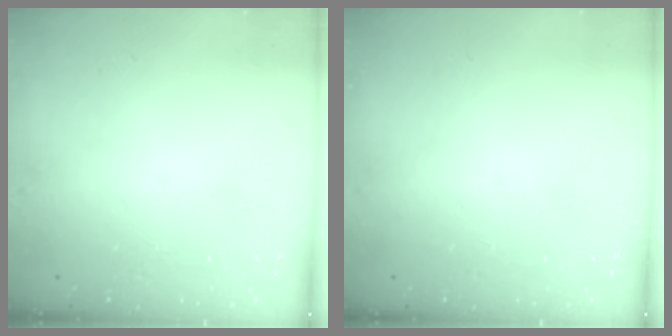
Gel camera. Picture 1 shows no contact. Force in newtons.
{"total": 0.0}